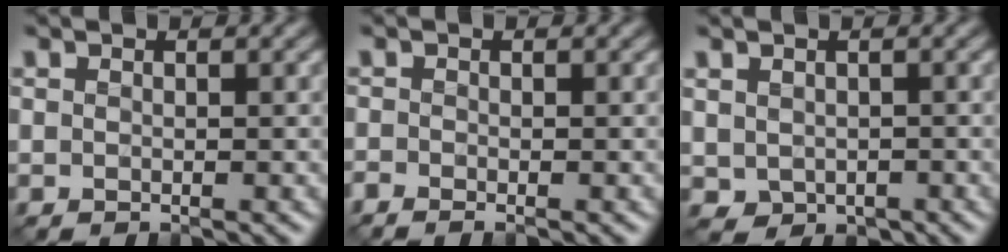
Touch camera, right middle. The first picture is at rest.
{"total": 0.9, "force": [-0.8, 0.1, 0.3], "torque": [-0.010, -0.004, -0.020]}
{"total": 1.6, "force": [-0.2, 1.5, 0.6], "torque": [-0.018, -0.009, 0.003]}